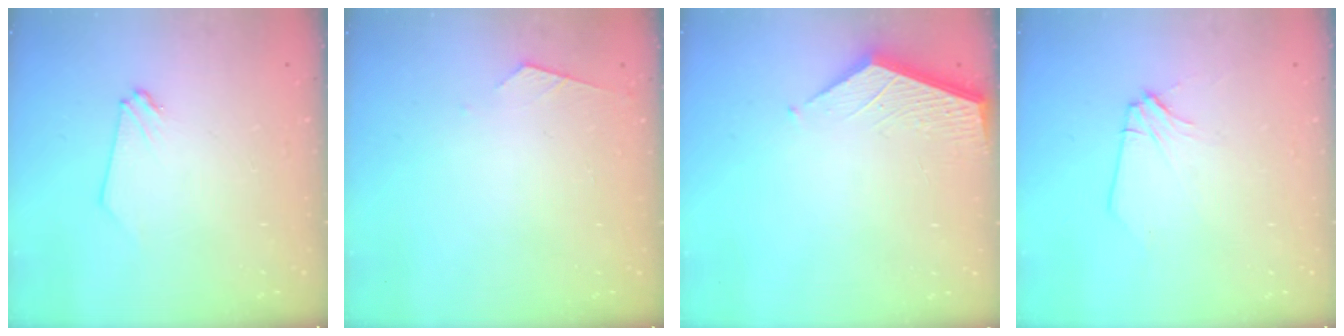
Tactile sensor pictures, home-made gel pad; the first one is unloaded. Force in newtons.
{"total": 4.4, "press": 4.4, "slide": 0.5}
{"total": 3.6, "press": 3.5, "slide": 0.3}
{"total": 2.2, "press": 2.2, "slide": 0.3}